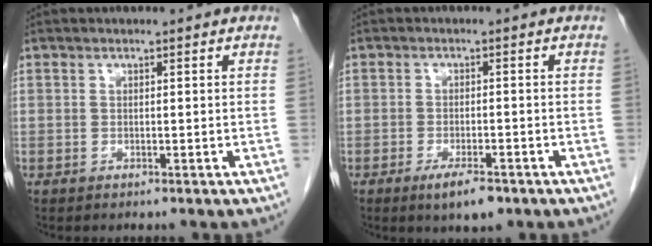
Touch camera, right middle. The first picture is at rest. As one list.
[{"total": 4.5, "force": [-2.9, 1.3, 3.3], "torque": [-0.061, -0.005, -0.041]}]